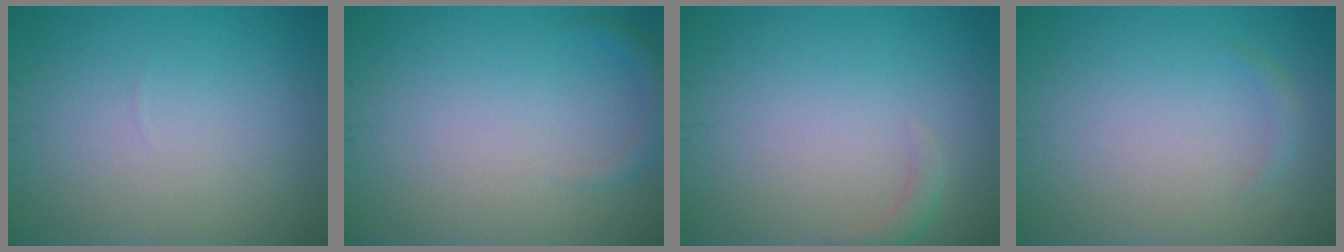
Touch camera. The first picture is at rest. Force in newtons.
{"total": 1.2, "press": 1.2, "slide": 0.2}
{"total": 1.2, "press": 1.1, "slide": 0.2}
{"total": 0.7, "press": 0.7, "slide": 0.1}